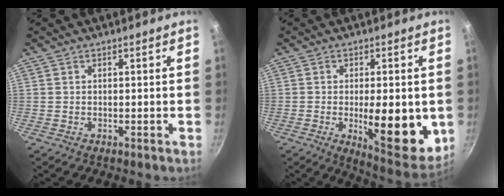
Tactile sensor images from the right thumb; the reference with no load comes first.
{"total": 15.2, "force": [-2.2, 5.6, 14.0], "torque": [-0.160, -0.015, -0.021]}